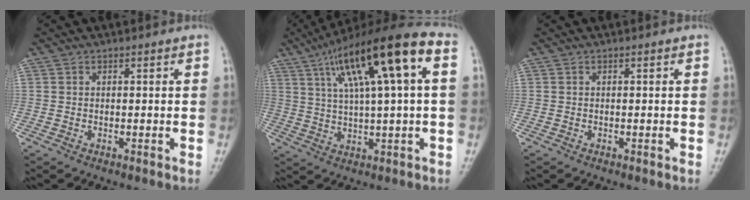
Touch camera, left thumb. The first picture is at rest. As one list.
[{"total": 18.8, "force": [6.2, 3.9, 17.3], "torque": [-0.285, 0.023, 0.100]}, {"total": 0.0}]